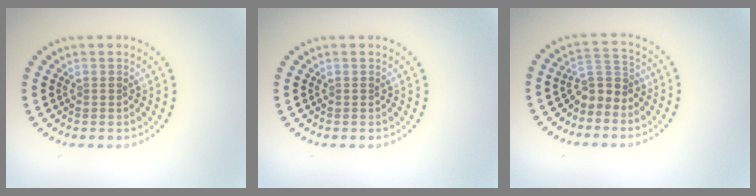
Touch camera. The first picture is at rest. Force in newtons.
{"total": 0.0}
{"total": 2.5, "press": 2.0, "slide": 1.5}